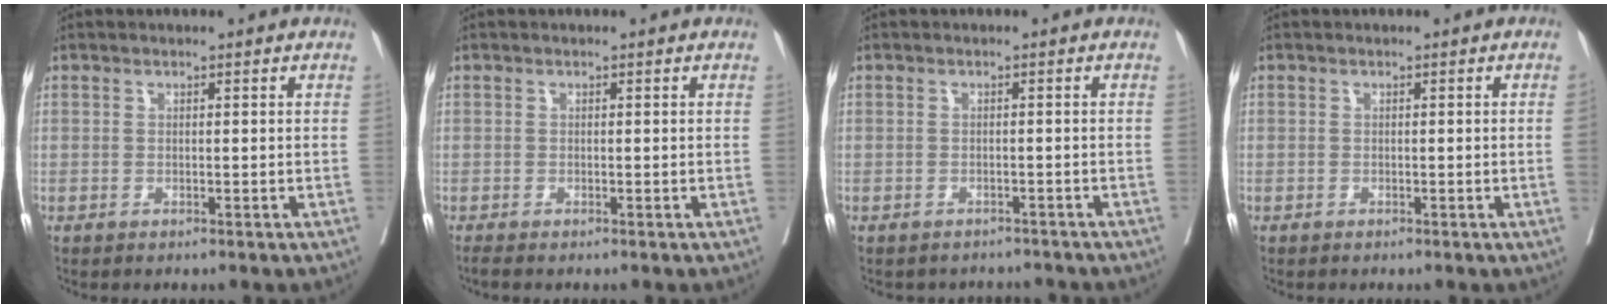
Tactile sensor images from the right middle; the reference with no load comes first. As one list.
[{"total": 0.7, "force": [-0.6, -0.2, 0.2], "torque": [-0.009, -0.004, -0.015]}, {"total": 3.8, "force": [-3.6, 1.3, -0.3], "torque": [0.007, 0.002, -0.046]}, {"total": 0.5, "force": [-0.1, -0.3, 0.5], "torque": [-0.001, 0.001, -0.001]}]